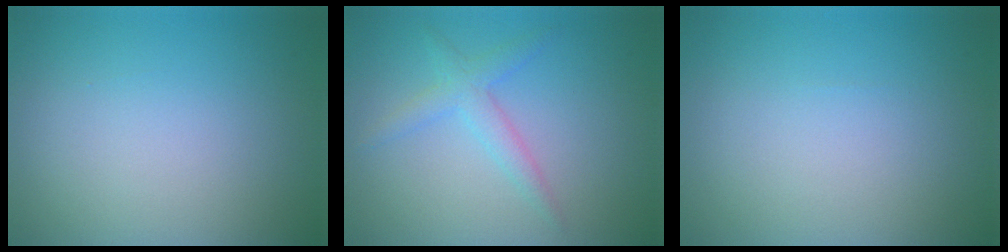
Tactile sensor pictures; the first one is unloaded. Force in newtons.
{"total": 2.2, "press": 2.2, "slide": 0.1}
{"total": 0.0}